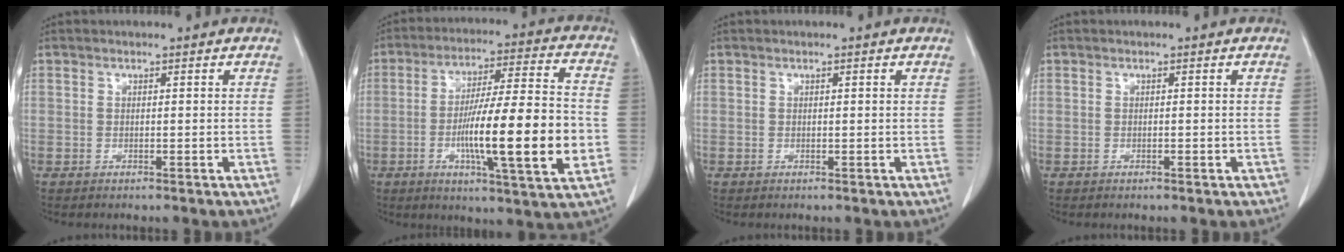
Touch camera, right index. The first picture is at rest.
{"total": 18.1, "force": [-3.8, 1.0, 17.6], "torque": [-0.283, -0.005, -0.062]}
{"total": 0.0}
{"total": 0.7, "force": [-0.4, 0.2, 0.5], "torque": [-0.011, 0.000, -0.004]}